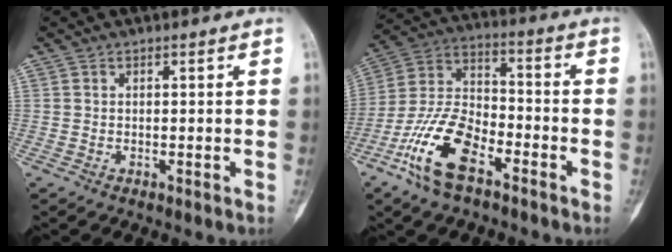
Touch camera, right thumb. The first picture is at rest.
{"total": 15.0, "force": [-7.9, 7.1, 10.6], "torque": [-0.210, 0.045, -0.158]}